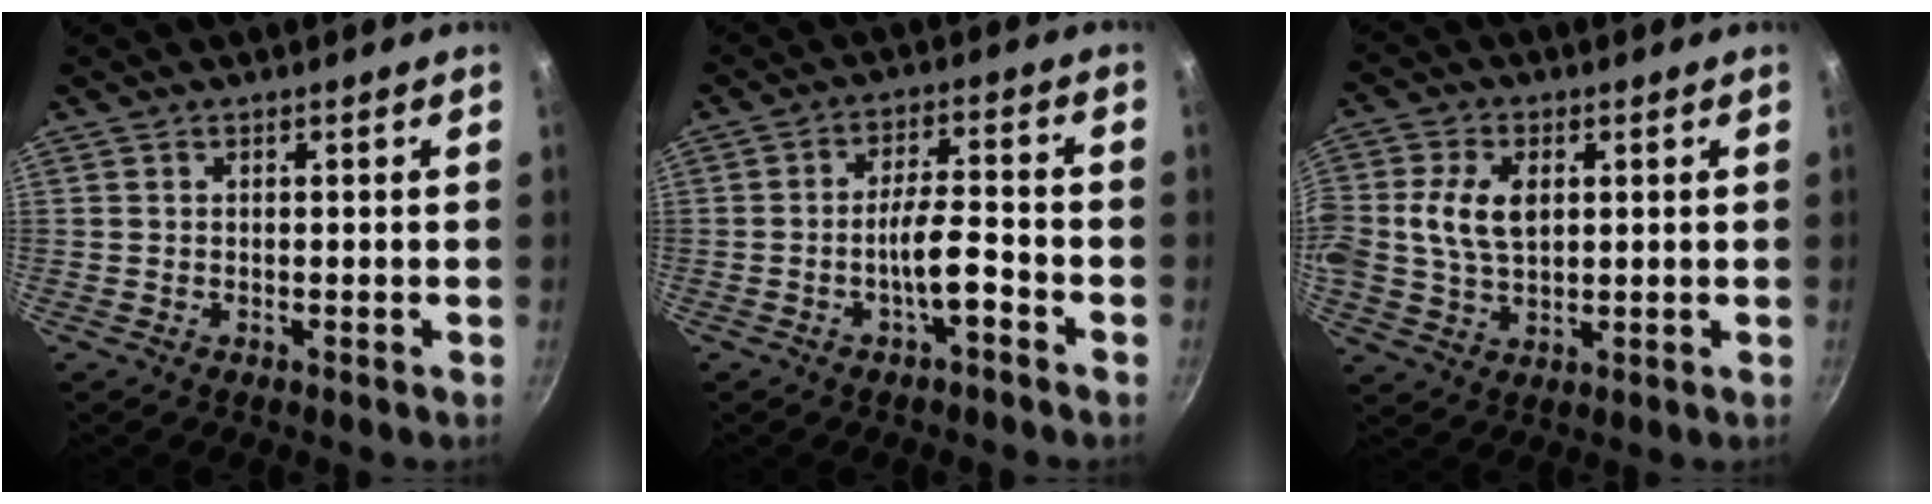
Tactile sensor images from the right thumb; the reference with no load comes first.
{"total": 6.5, "force": [-3.1, 1.5, 5.5], "torque": [-0.091, 0.033, -0.053]}
{"total": 9.4, "force": [1.5, 6.2, 6.9], "torque": [-0.122, 0.003, 0.023]}